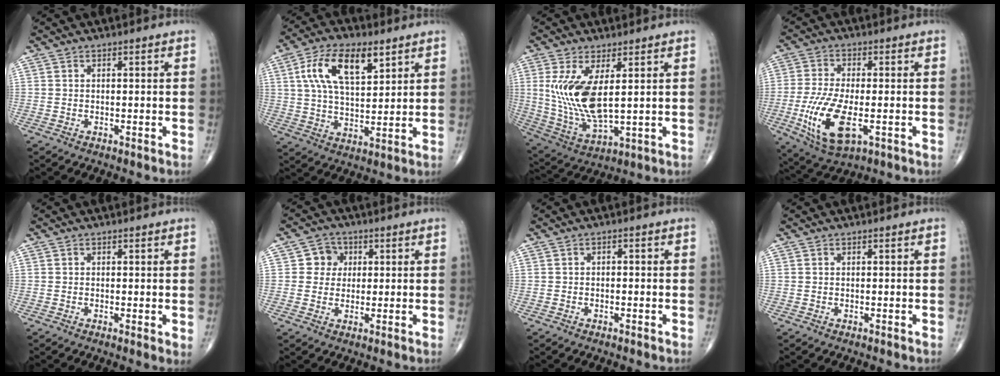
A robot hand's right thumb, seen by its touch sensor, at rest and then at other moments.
{"total": 13.4, "force": [5.6, 6.3, 10.5], "torque": [-0.179, -0.008, 0.102]}
{"total": 13.0, "force": [2.6, 5.1, 11.7], "torque": [-0.246, -0.026, 0.068]}
{"total": 12.4, "force": [-3.3, 5.3, 10.8], "torque": [-0.224, -0.007, -0.054]}
{"total": 1.4, "force": [-0.1, 0.3, 1.4], "torque": [-0.022, -0.006, -0.005]}
{"total": 4.4, "force": [0.9, 4.2, 1.1], "torque": [0.014, 0.006, 0.006]}
{"total": 0.5, "force": [-0.2, 0.4, 0.3], "torque": [0.000, 0.001, -0.007]}
{"total": 0.0}